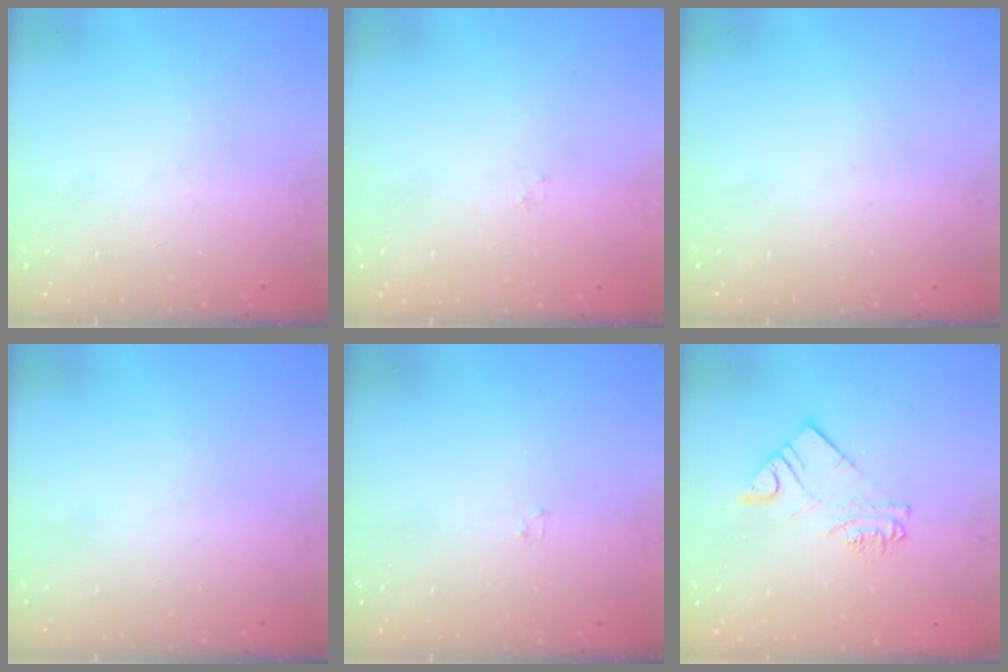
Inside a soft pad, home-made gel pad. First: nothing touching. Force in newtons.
{"total": 0.8, "press": 0.8, "slide": 0.2}
{"total": 0.0}
{"total": 0.0}
{"total": 1.2, "press": 1.2, "slide": 0.2}
{"total": 6.1, "press": 6.1, "slide": 0.3}